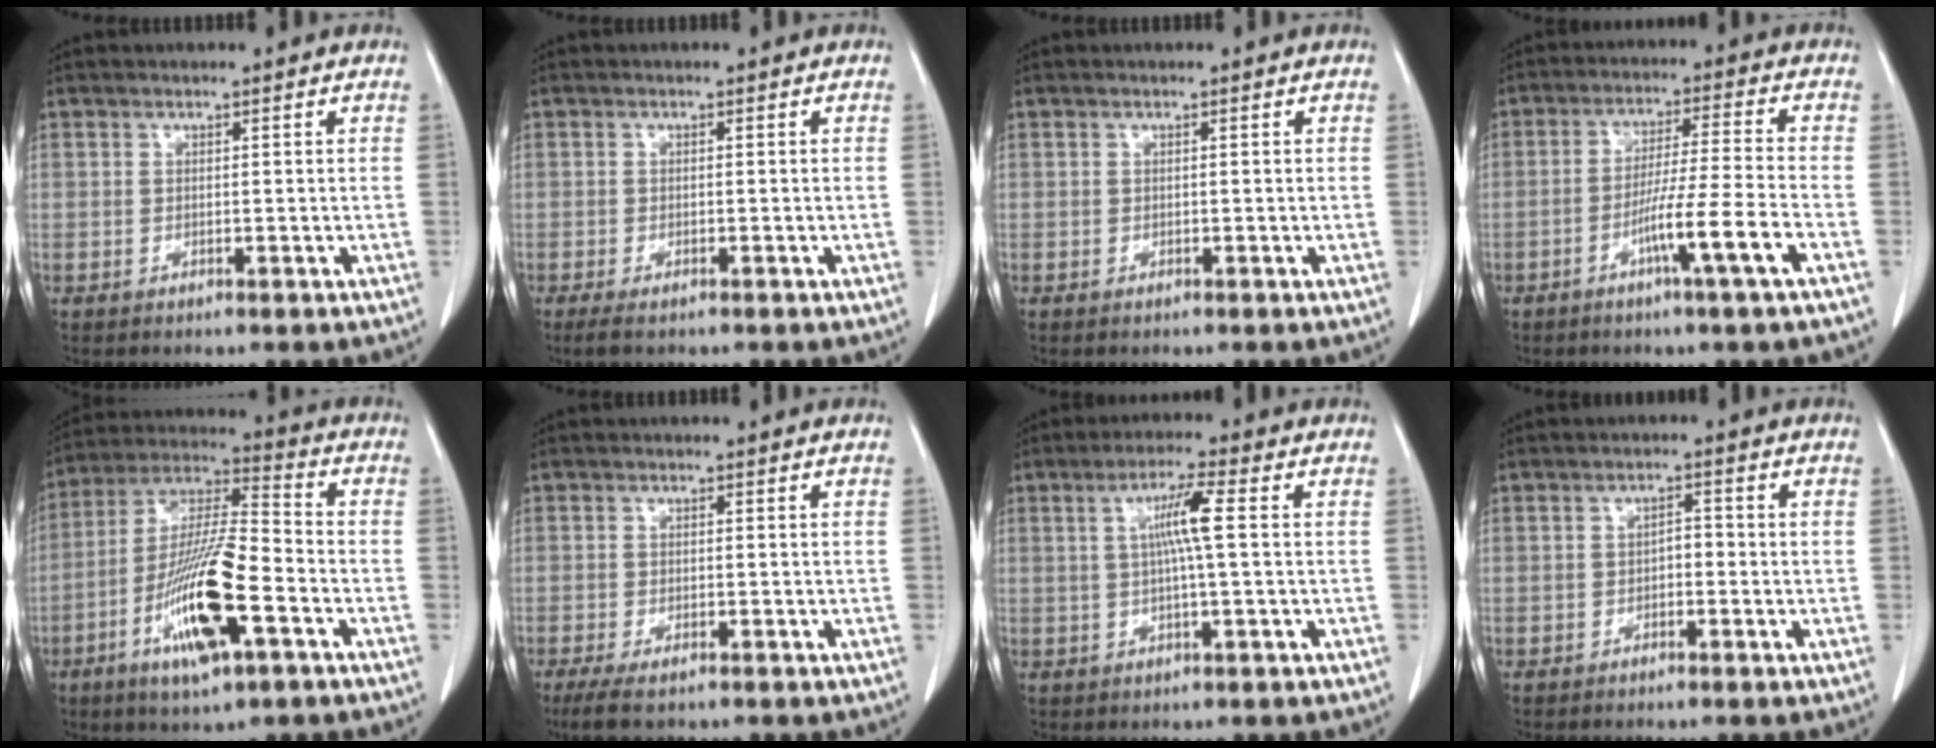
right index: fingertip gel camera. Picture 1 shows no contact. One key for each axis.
{"total": 2.2, "fx": -1.6, "fy": 0.5, "fz": 1.4, "tx": -0.030, "ty": -0.007, "tz": -0.026}
{"total": 0.0}
{"total": 8.8, "fx": -4.0, "fy": -1.4, "fz": 7.7, "tx": -0.138, "ty": -0.007, "tz": -0.075}
{"total": 16.4, "fx": -6.4, "fy": 2.9, "fz": 14.9, "tx": -0.294, "ty": -0.010, "tz": -0.112}
{"total": 4.3, "fx": -3.1, "fy": 1.1, "fz": 2.8, "tx": -0.054, "ty": -0.011, "tz": -0.049}
{"total": 5.5, "fx": 0.8, "fy": -0.3, "fz": 5.4, "tx": -0.100, "ty": 0.007, "tz": 0.015}
{"total": 1.8, "fx": -0.6, "fy": 0.9, "fz": 1.4, "tx": -0.016, "ty": 0.007, "tz": -0.012}